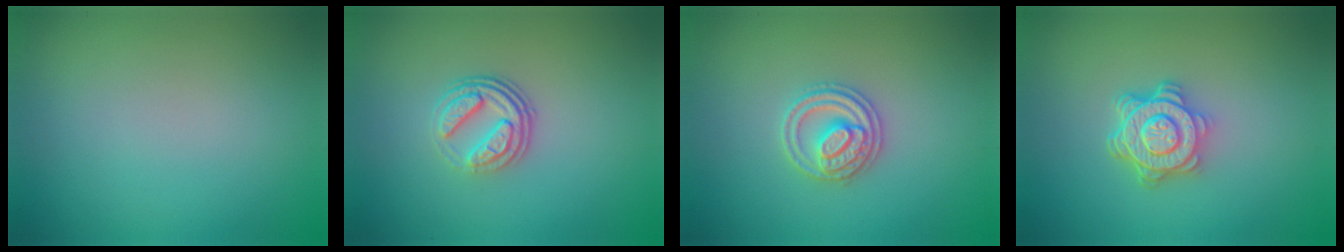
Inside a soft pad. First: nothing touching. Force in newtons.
{"total": 3.7, "press": 2.6, "slide": 2.6}
{"total": 2.8, "press": 2.7, "slide": 0.5}
{"total": 4.6, "press": 3.3, "slide": 3.2}